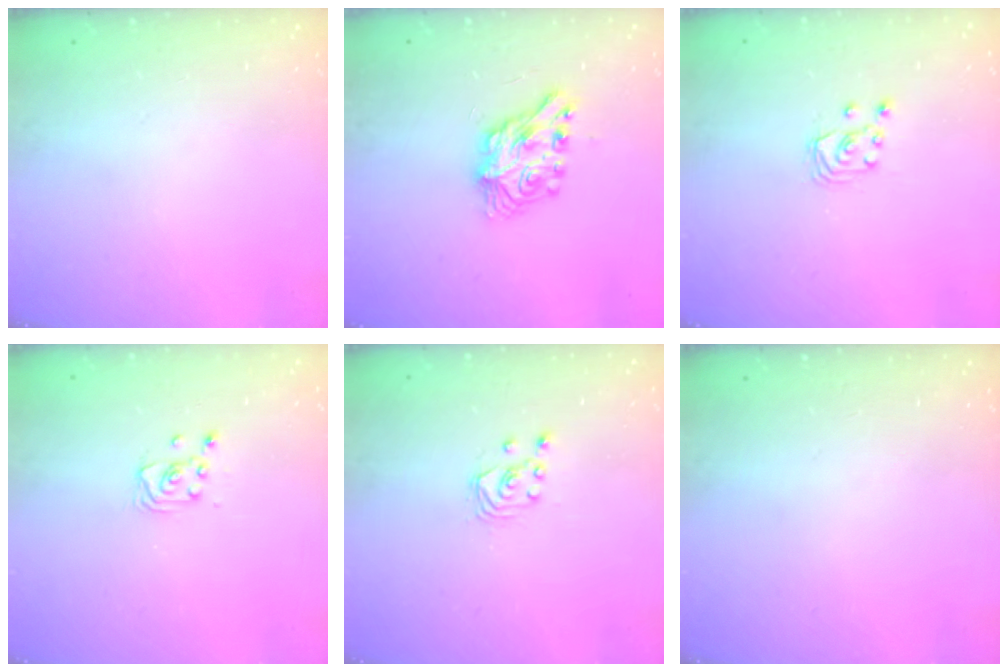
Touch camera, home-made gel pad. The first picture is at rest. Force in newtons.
{"total": 7.1, "press": 7.1, "slide": 0.3}
{"total": 2.6, "press": 2.6, "slide": 0.3}
{"total": 2.6, "press": 2.6, "slide": 0.2}
{"total": 2.1, "press": 2.1, "slide": 0.3}
{"total": 0.0}